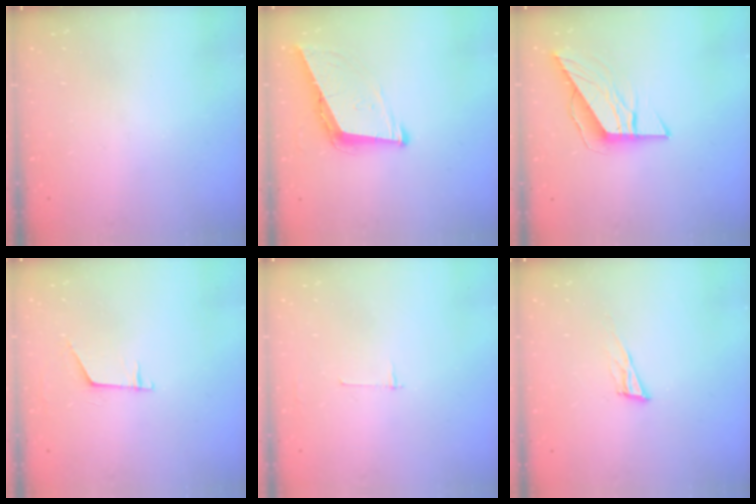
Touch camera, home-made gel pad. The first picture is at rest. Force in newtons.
{"total": 9.3, "press": 8.9, "slide": 2.7}
{"total": 8.7, "press": 8.7, "slide": 0.7}
{"total": 6.1, "press": 6.1, "slide": 0.5}
{"total": 2.7, "press": 2.7, "slide": 0.3}
{"total": 8.7, "press": 8.3, "slide": 2.6}